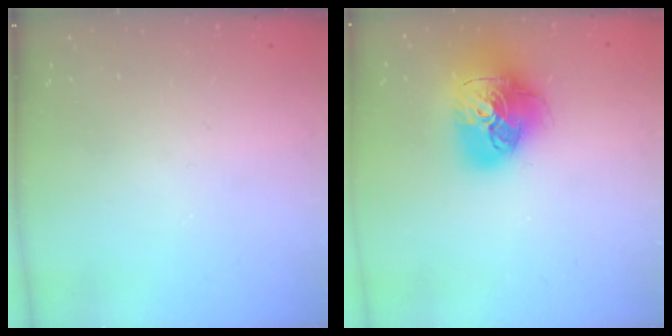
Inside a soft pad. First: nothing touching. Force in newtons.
{"total": 20.5, "press": 20.4, "slide": 2.4}